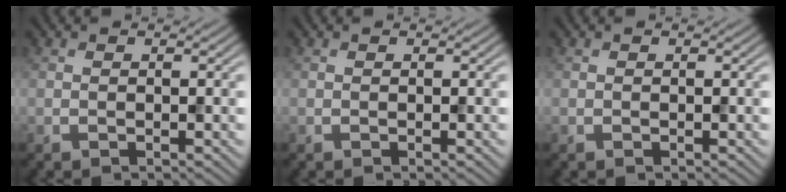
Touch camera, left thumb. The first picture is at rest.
{"total": 0.0}
{"total": 0.0}